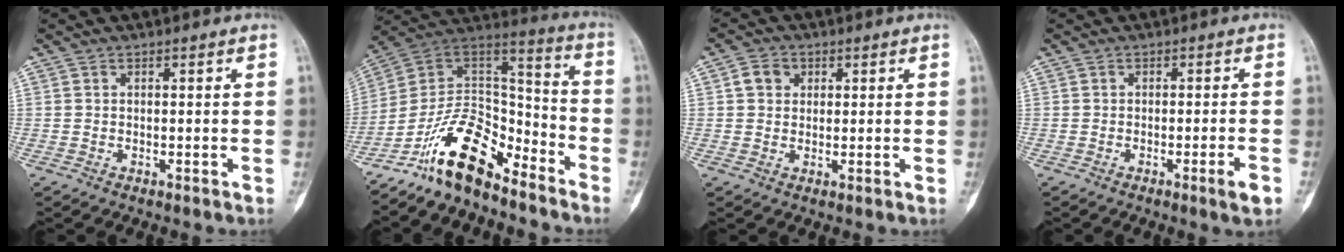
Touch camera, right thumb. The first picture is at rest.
{"total": 15.9, "force": [-11.5, 7.1, 8.4], "torque": [-0.123, 0.110, -0.214]}
{"total": 3.7, "force": [1.2, 3.1, 1.6], "torque": [-0.012, 0.001, 0.019]}
{"total": 3.3, "force": [-1.6, 0.1, 2.9], "torque": [-0.045, 0.000, -0.025]}